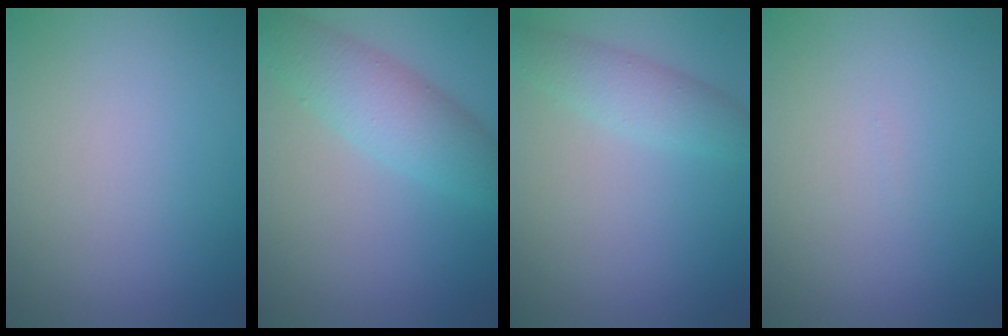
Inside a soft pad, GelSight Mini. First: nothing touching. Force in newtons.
{"total": 5.0, "press": 5.0, "slide": 0.1}
{"total": 2.9, "press": 2.9, "slide": 0.2}
{"total": 0.0}